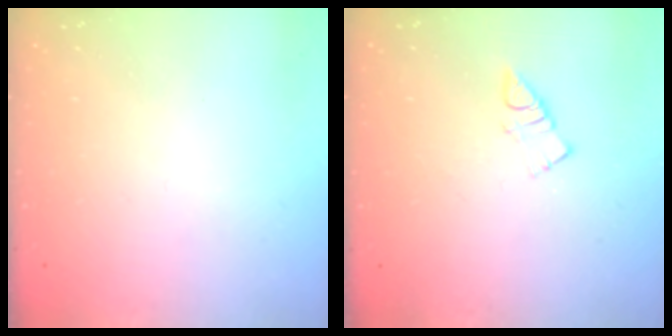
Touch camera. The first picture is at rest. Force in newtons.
{"total": 3.9, "press": 3.9, "slide": 0.3}